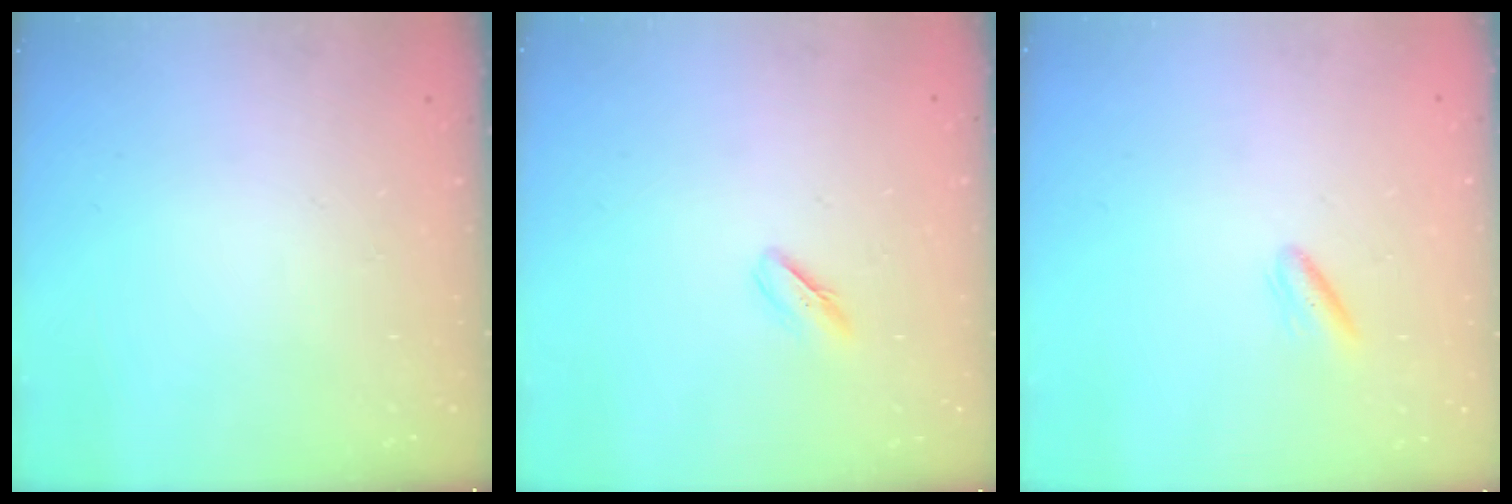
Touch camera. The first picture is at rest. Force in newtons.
{"total": 3.8, "press": 3.6, "slide": 1.1}
{"total": 2.9, "press": 2.8, "slide": 1.0}